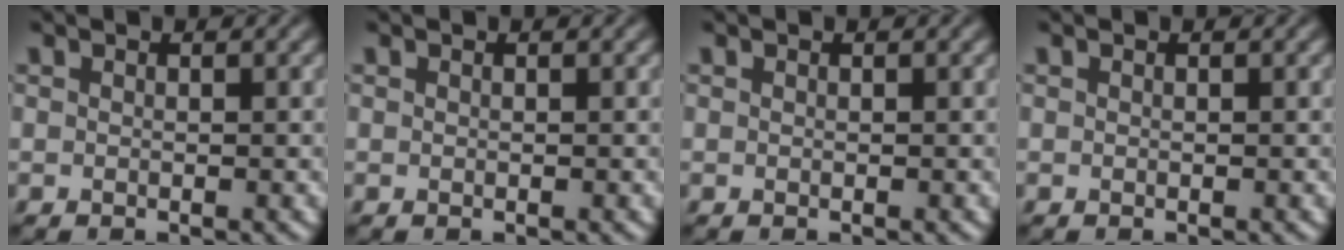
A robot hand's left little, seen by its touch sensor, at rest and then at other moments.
{"total": 0.0}
{"total": 0.0}
{"total": 0.0}